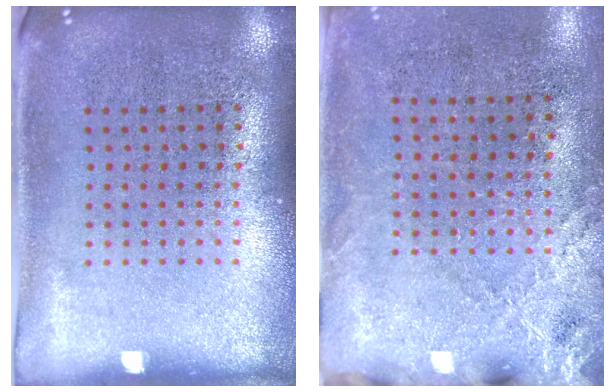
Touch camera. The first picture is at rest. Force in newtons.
{"total": 2.5, "press": 2.2, "slide": 1.2}